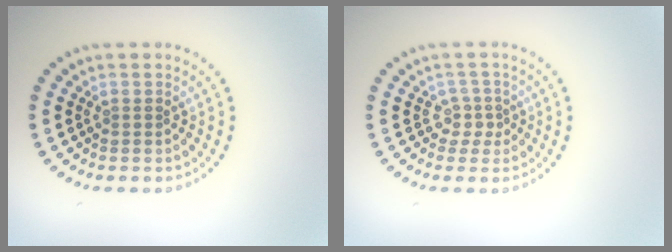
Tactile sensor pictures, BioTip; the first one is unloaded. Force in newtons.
{"total": 1.7, "press": 1.1, "slide": 1.3}